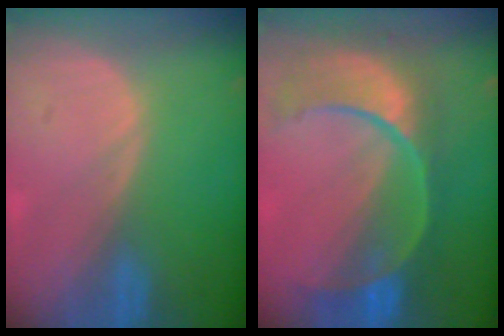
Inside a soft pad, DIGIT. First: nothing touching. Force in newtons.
{"total": 11.2, "press": 9.3, "slide": 6.1}